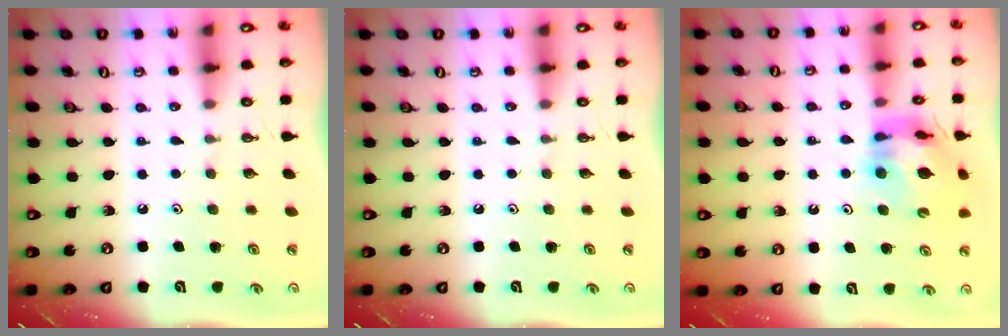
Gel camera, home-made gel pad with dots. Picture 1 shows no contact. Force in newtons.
{"total": 0.0}
{"total": 14.0, "press": 13.9, "slide": 1.8}